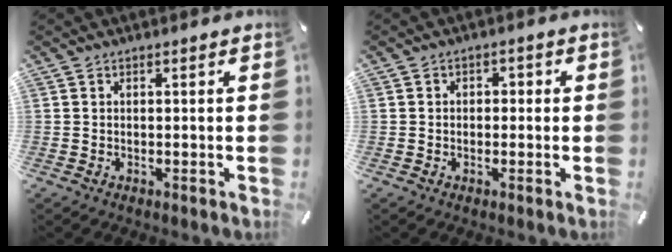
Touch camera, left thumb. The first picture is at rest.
{"total": 2.0, "force": [-0.9, 1.5, 0.8], "torque": [-0.016, 0.010, -0.021]}